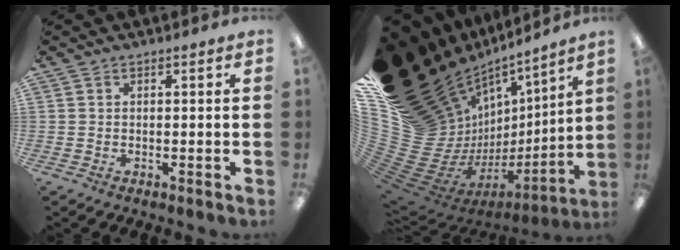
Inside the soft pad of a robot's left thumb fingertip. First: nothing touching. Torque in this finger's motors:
{"motor_torque": [3.39, 1.63, 2.46, -0.30, 0.38]}